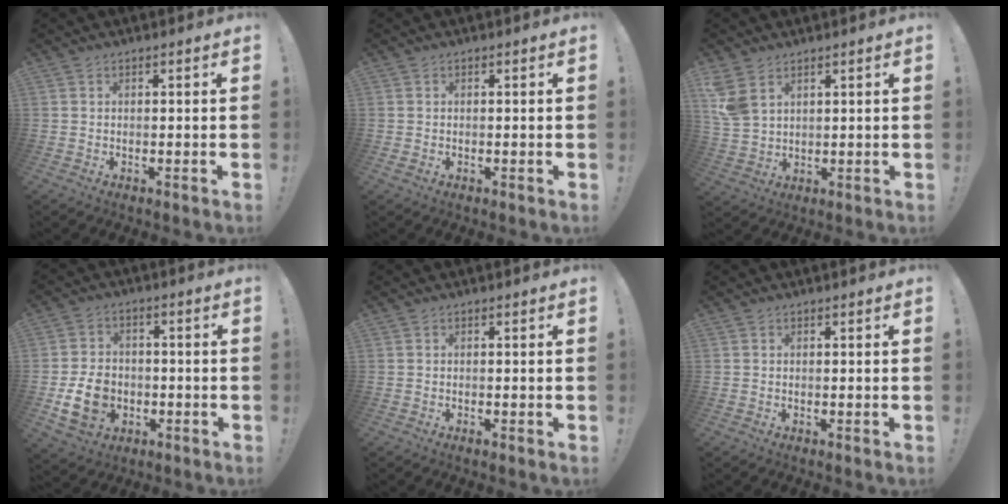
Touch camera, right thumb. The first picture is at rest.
{"total": 0.7, "force": [0.0, 0.5, 0.5], "torque": [-0.012, 0.003, 0.002]}
{"total": 6.9, "force": [4.0, 4.2, 3.8], "torque": [-0.082, -0.018, 0.079]}
{"total": 11.9, "force": [-2.9, 9.4, 6.7], "torque": [-0.123, 0.016, -0.046]}
{"total": 0.6, "force": [-0.3, 0.1, 0.5], "torque": [-0.011, 0.002, -0.005]}
{"total": 0.0}